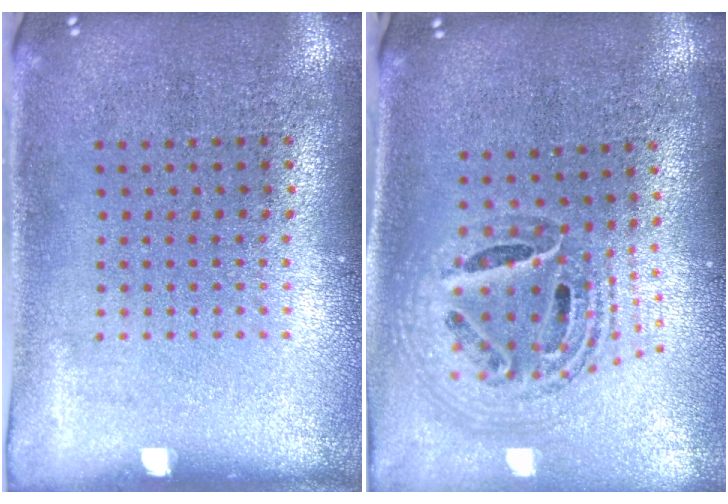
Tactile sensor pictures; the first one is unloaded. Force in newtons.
{"total": 1.5, "press": 1.3, "slide": 0.7}